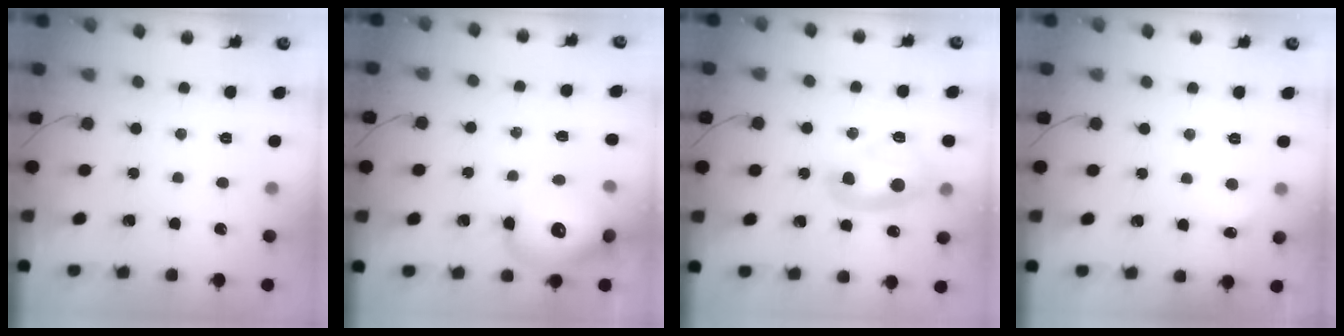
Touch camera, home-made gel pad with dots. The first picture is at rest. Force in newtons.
{"total": 14.3, "press": 13.9, "slide": 3.1}
{"total": 10.9, "press": 10.0, "slide": 4.3}
{"total": 5.8, "press": 5.5, "slide": 1.7}